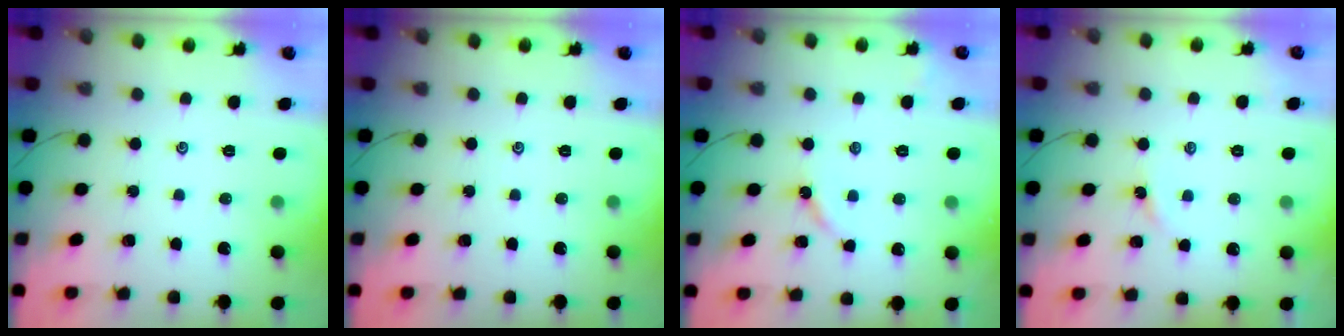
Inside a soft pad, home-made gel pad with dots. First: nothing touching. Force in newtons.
{"total": 0.0}
{"total": 3.4, "press": 3.4, "slide": 0.3}
{"total": 1.9, "press": 1.8, "slide": 0.3}